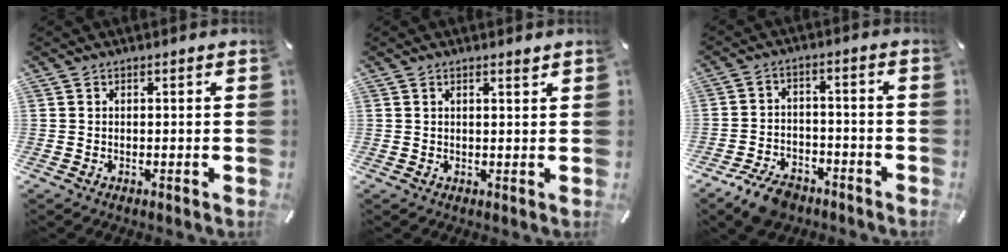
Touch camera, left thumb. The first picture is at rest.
{"total": 1.4, "force": [1.1, 0.2, 0.9], "torque": [-0.017, -0.002, 0.019]}
{"total": 7.5, "force": [-5.6, 4.0, 3.0], "torque": [-0.048, 0.036, -0.102]}